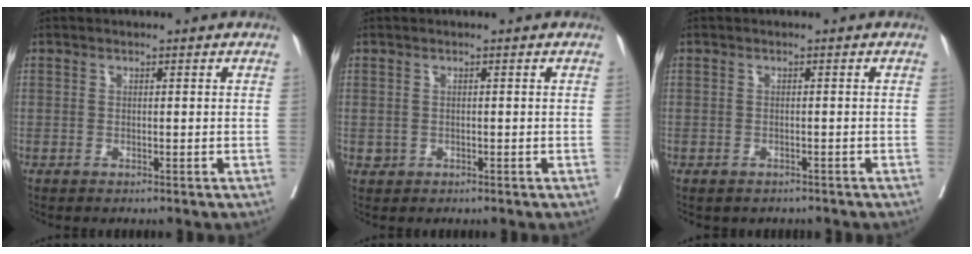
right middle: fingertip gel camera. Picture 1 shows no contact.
{"total": 0.8, "force": [-0.2, 0.8, 0.1], "torque": [-0.001, 0.002, 0.000]}
{"total": 2.8, "force": [-2.3, 1.4, 0.6], "torque": [-0.009, 0.000, -0.027]}